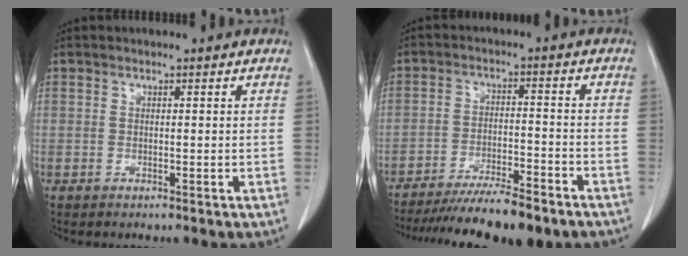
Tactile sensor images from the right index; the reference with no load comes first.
{"total": 15.0, "force": [-12.6, 2.0, 7.9], "torque": [-0.122, -0.016, -0.194]}